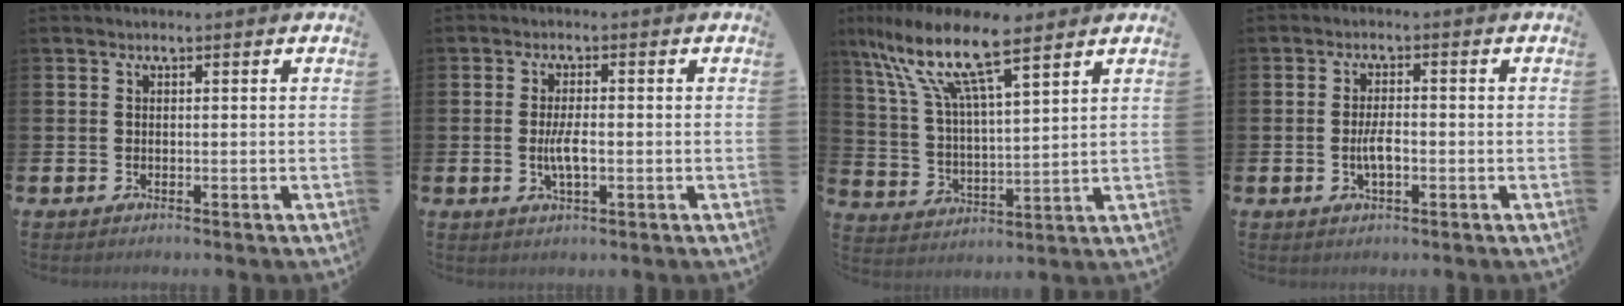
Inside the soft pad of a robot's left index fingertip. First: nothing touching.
{"total": 3.6, "force": [-0.5, 1.3, 3.3], "torque": [-0.065, -0.003, -0.012]}
{"total": 12.1, "force": [9.3, 2.8, 7.2], "torque": [-0.170, -0.040, 0.159]}
{"total": 3.1, "force": [-0.6, 1.3, 2.8], "torque": [-0.041, -0.002, -0.014]}